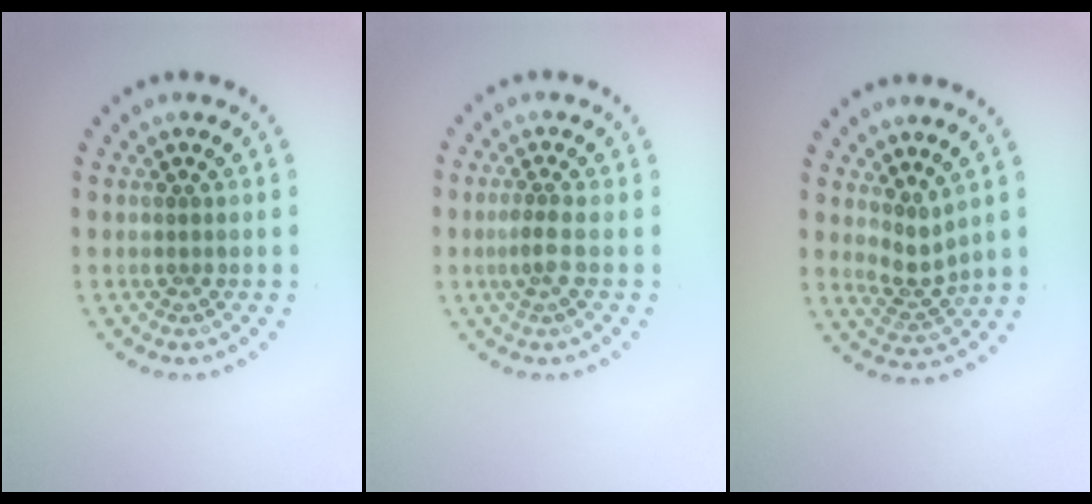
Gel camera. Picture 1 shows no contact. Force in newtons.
{"total": 1.8, "press": 1.2, "slide": 1.3}
{"total": 2.1, "press": 1.5, "slide": 1.5}